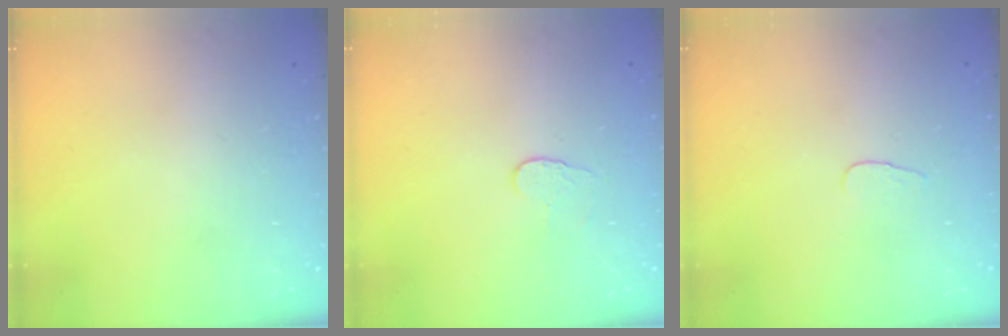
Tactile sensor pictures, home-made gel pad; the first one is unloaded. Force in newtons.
{"total": 3.1, "press": 3.1, "slide": 0.3}
{"total": 2.8, "press": 2.8, "slide": 0.3}